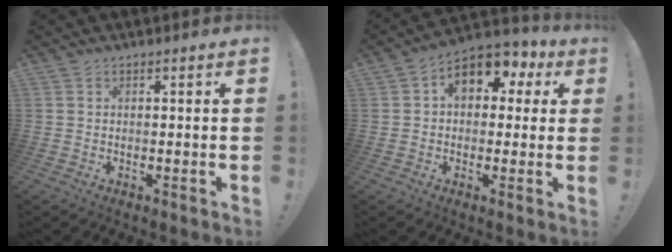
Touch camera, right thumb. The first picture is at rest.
{"total": 10.6, "force": [3.5, 7.1, 7.0], "torque": [-0.100, -0.003, 0.068]}